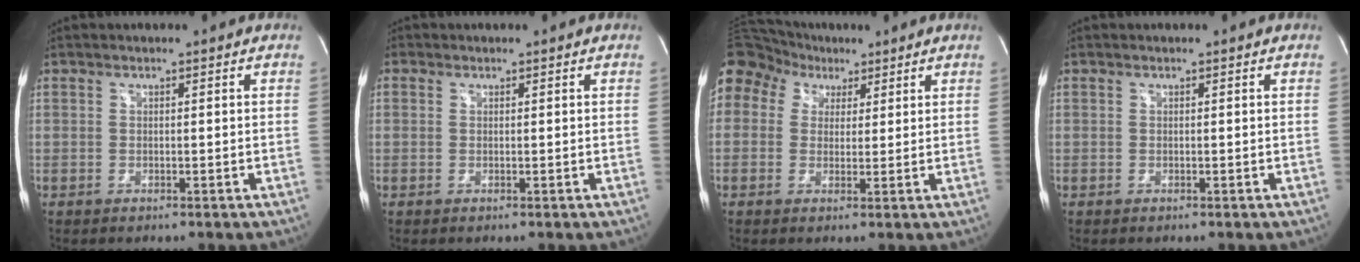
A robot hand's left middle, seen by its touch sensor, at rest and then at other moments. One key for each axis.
{"total": 1.8, "fx": -0.8, "fy": -1.4, "fz": -0.7, "tx": 0.023, "ty": -0.014, "tz": -0.018}
{"total": 18.6, "fx": 9.0, "fy": 14.6, "fz": 7.3, "tx": -0.241, "ty": 0.098, "tz": 0.175}
{"total": 0.0}